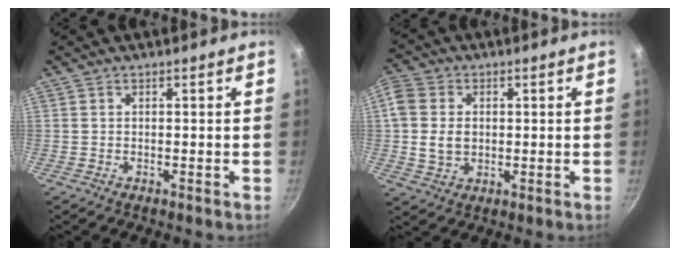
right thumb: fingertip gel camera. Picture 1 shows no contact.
{"total": 7.8, "force": [0.2, 6.1, 4.8], "torque": [-0.081, 0.003, -0.005]}